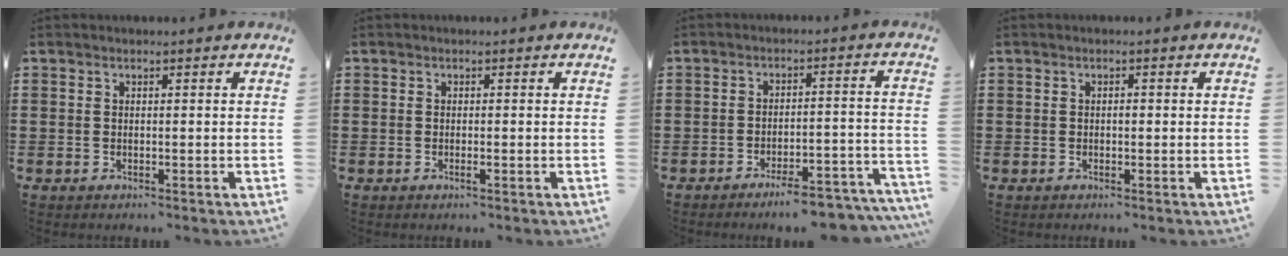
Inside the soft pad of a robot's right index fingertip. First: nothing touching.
{"total": 0.6, "force": [-0.2, 0.0, 0.5], "torque": [-0.009, -0.002, -0.004]}
{"total": 5.5, "force": [-5.1, 0.4, 1.9], "torque": [-0.029, -0.001, -0.096]}
{"total": 0.6, "force": [-0.1, 0.2, 0.6], "torque": [-0.012, -0.002, -0.001]}